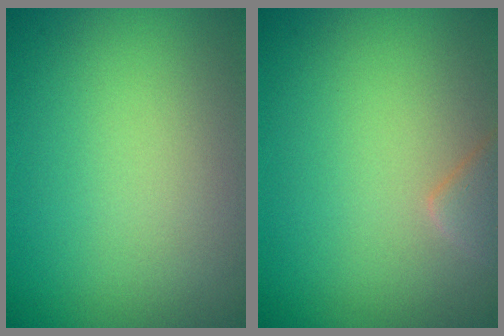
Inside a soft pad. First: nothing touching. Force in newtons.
{"total": 1.6, "press": 1.6, "slide": 0.1}